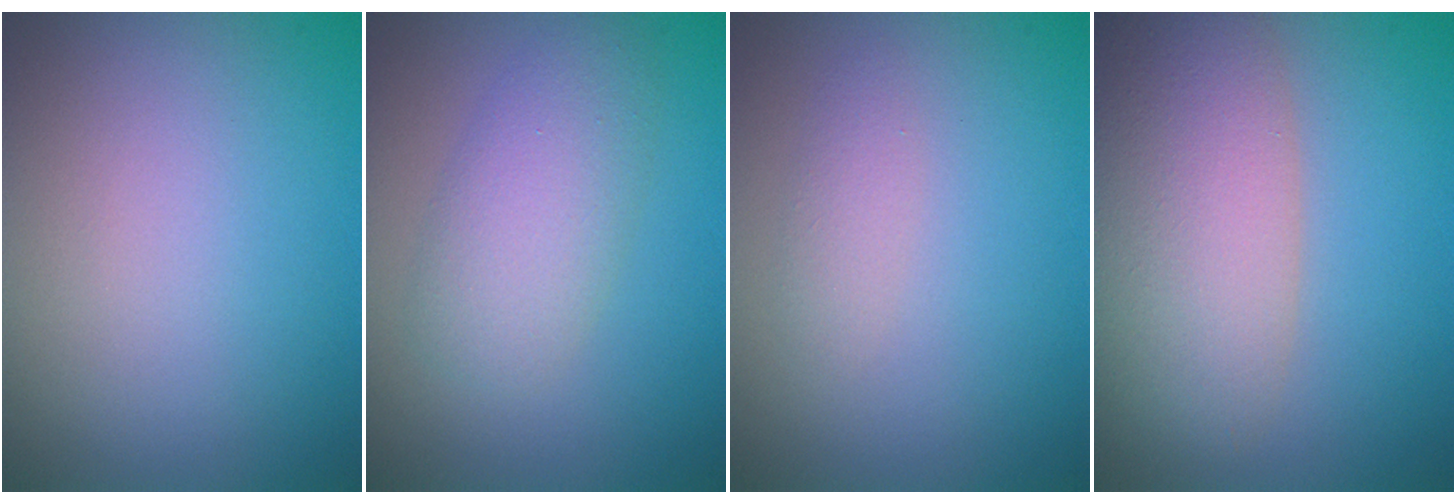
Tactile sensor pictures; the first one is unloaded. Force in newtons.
{"total": 3.8, "press": 3.8, "slide": 0.1}
{"total": 1.1, "press": 1.1, "slide": 0.0}
{"total": 8.3, "press": 8.3, "slide": 0.5}